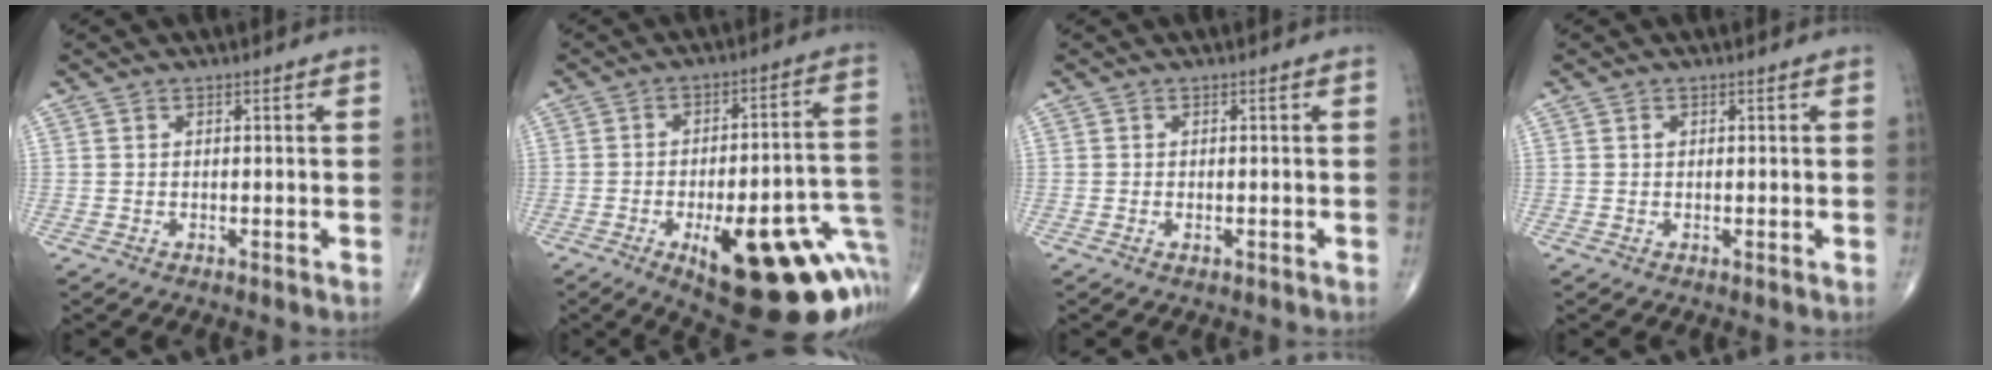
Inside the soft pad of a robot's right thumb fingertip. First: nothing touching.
{"total": 28.0, "force": [-10.6, 10.0, 23.9], "torque": [-0.224, 0.044, -0.128]}
{"total": 0.8, "force": [-0.5, 0.3, 0.5], "torque": [-0.011, 0.000, -0.008]}
{"total": 0.8, "force": [0.2, 0.6, 0.4], "torque": [-0.006, 0.000, 0.005]}